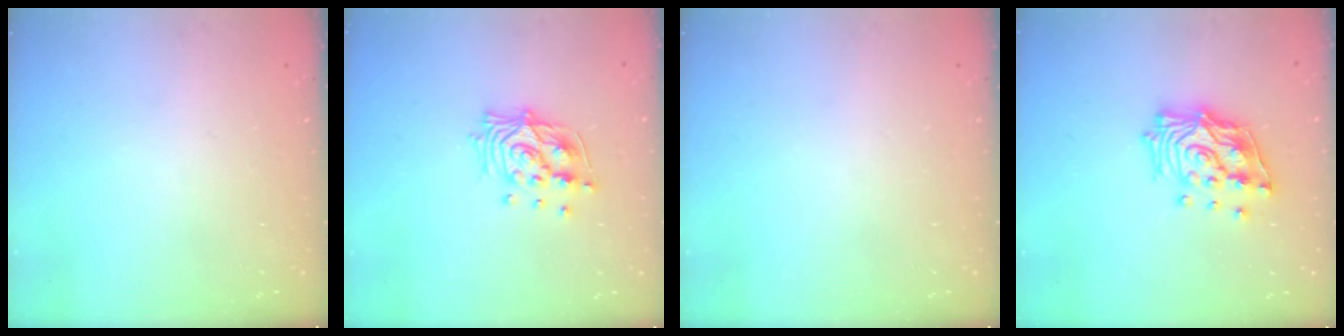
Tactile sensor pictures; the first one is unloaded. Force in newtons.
{"total": 12.7, "press": 12.7, "slide": 1.3}
{"total": 0.0}
{"total": 17.0, "press": 16.8, "slide": 2.2}